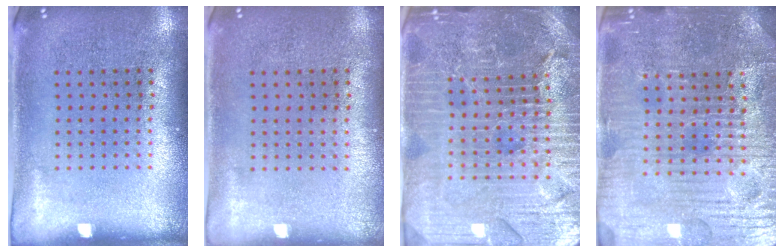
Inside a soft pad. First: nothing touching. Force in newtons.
{"total": 0.0}
{"total": 5.5, "press": 4.9, "slide": 2.4}
{"total": 5.3, "press": 5.0, "slide": 1.5}